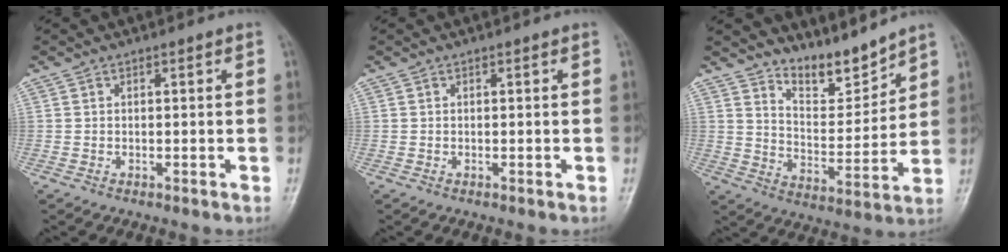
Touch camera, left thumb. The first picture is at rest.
{"total": 0.0}
{"total": 8.6, "force": [7.9, 2.2, 2.4], "torque": [-0.017, -0.071, 0.149]}